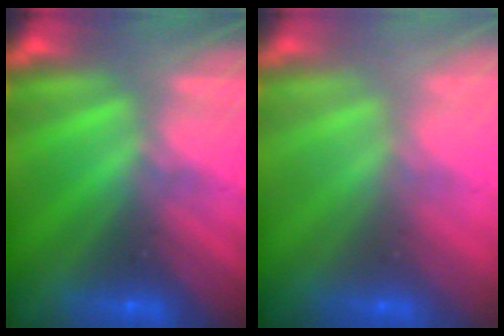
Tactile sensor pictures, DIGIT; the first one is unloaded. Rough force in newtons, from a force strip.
{"total": 2.8}